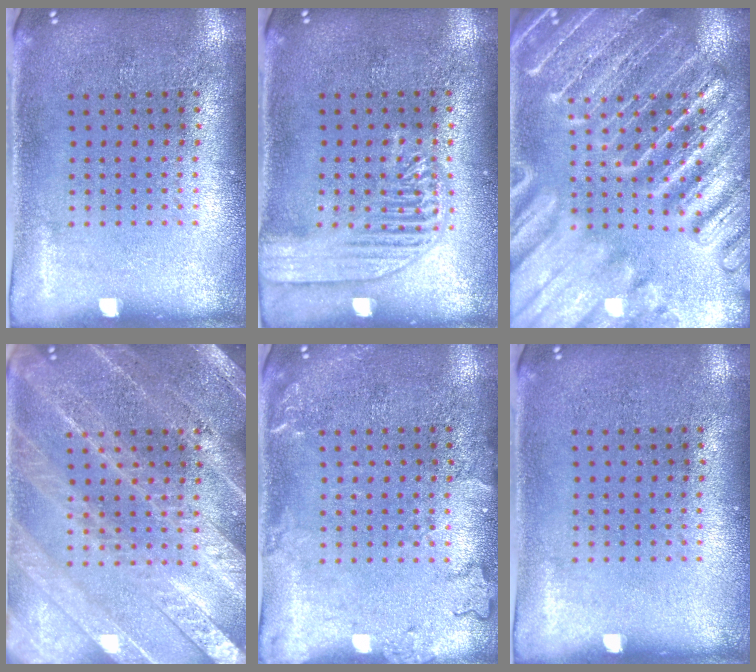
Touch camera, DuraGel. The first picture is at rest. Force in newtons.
{"total": 3.0, "press": 3.0, "slide": 0.3}
{"total": 4.7, "press": 4.7, "slide": 0.5}
{"total": 3.2, "press": 3.2, "slide": 0.3}
{"total": 1.9, "press": 1.9, "slide": 0.3}
{"total": 0.0}